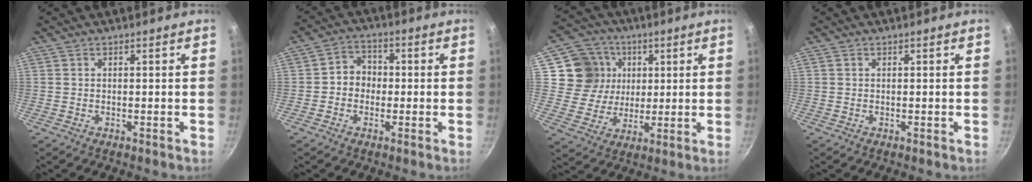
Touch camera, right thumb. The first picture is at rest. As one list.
[{"total": 5.2, "force": [-0.5, 4.6, 2.4], "torque": [-0.007, 0.016, -0.018]}, {"total": 12.0, "force": [3.4, 11.1, 3.3], "torque": [-0.028, -0.006, 0.056]}, {"total": 0.0}]